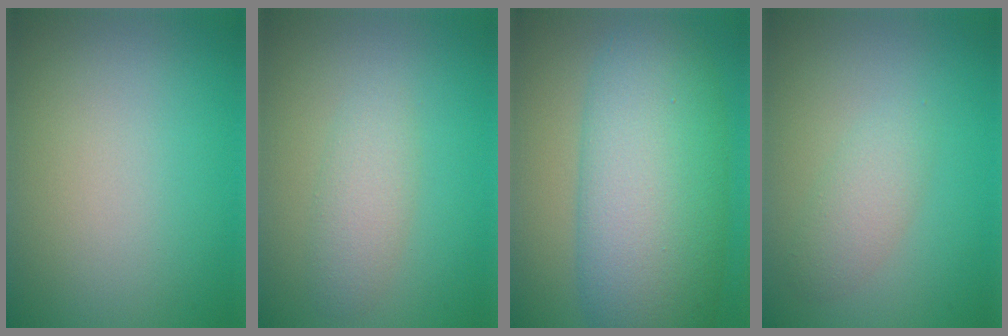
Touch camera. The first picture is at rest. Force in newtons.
{"total": 2.3, "press": 2.3, "slide": 0.0}
{"total": 11.7, "press": 11.7, "slide": 0.4}
{"total": 2.0, "press": 2.0, "slide": 0.1}